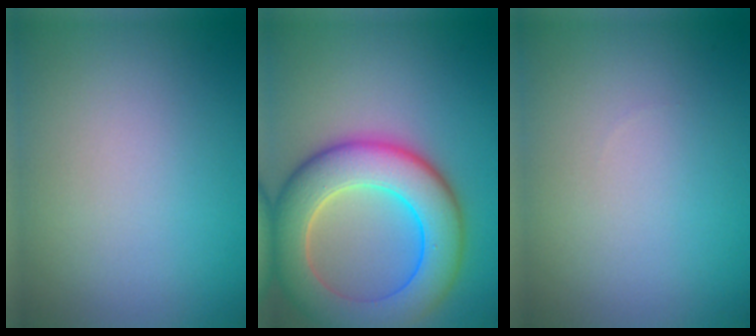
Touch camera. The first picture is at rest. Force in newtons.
{"total": 9.6, "press": 9.5, "slide": 0.4}
{"total": 0.0}